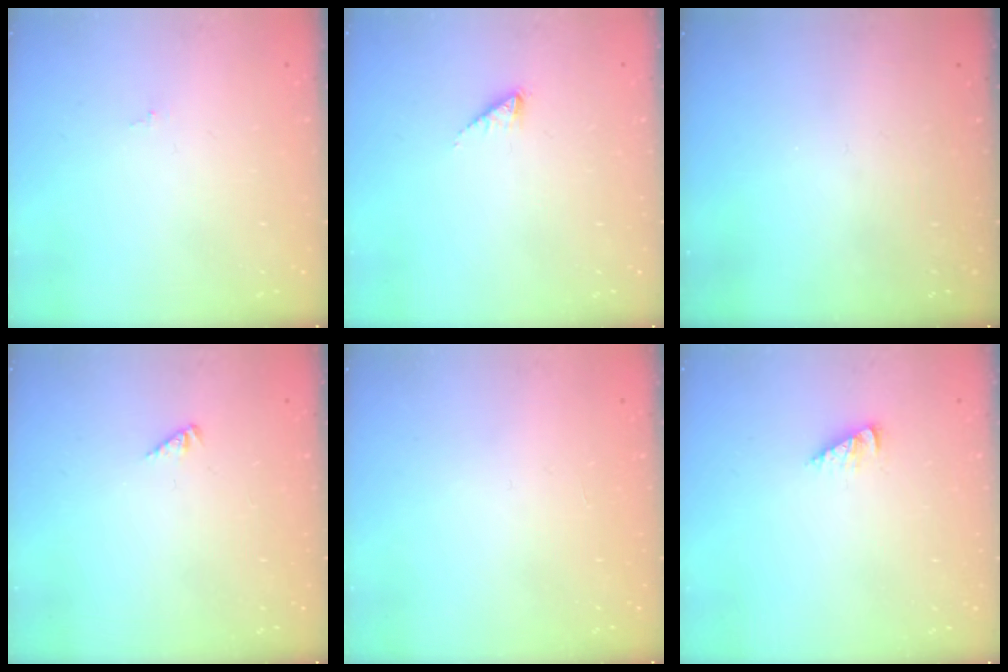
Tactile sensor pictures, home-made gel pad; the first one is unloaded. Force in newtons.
{"total": 0.8, "press": 0.8, "slide": 0.1}
{"total": 0.0}
{"total": 0.7, "press": 0.7, "slide": 0.3}
{"total": 0.0}
{"total": 2.5, "press": 2.5, "slide": 0.1}